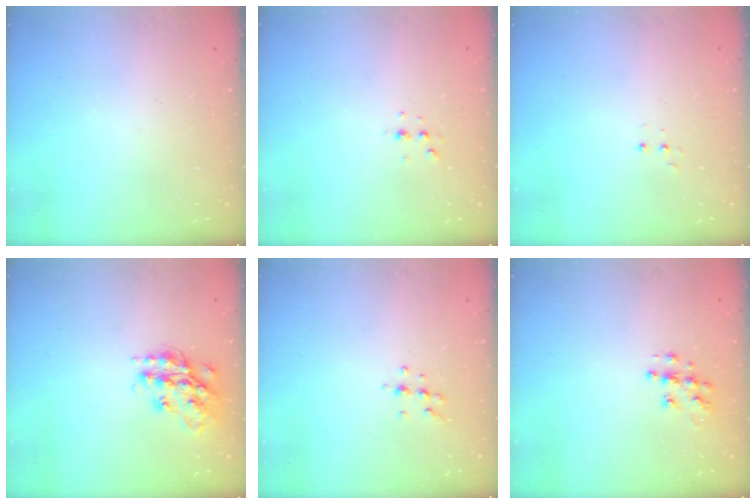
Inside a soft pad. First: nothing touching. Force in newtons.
{"total": 4.0, "press": 3.6, "slide": 1.8}
{"total": 3.0, "press": 2.9, "slide": 0.7}
{"total": 15.9, "press": 15.9, "slide": 1.0}
{"total": 5.4, "press": 5.3, "slide": 1.0}
{"total": 9.2, "press": 9.2, "slide": 0.5}